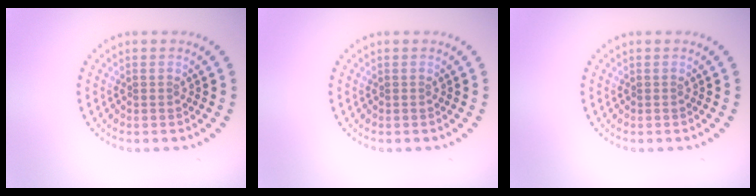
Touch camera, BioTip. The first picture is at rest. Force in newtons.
{"total": 0.0}
{"total": 0.0}